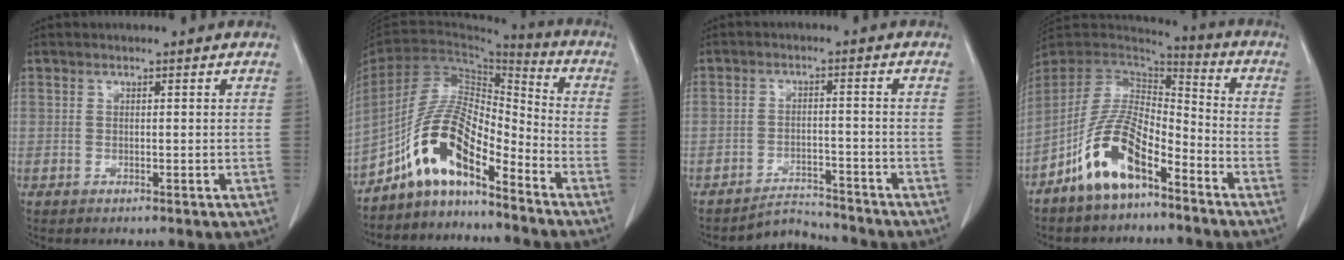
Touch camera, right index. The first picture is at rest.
{"total": 11.5, "force": [-7.7, 3.1, 7.9], "torque": [-0.161, 0.026, -0.142]}
{"total": 4.5, "force": [-4.4, 0.5, -0.7], "torque": [0.010, 0.002, -0.069]}
{"total": 12.3, "force": [-7.1, 4.4, 9.0], "torque": [-0.190, 0.006, -0.135]}